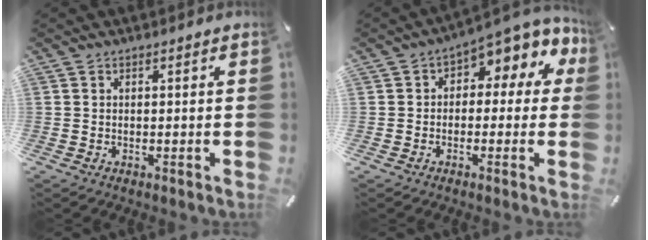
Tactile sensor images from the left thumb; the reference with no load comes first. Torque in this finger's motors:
{"motor_torque": [0.48, 0.38, 0.60, 0.31, 0.19]}